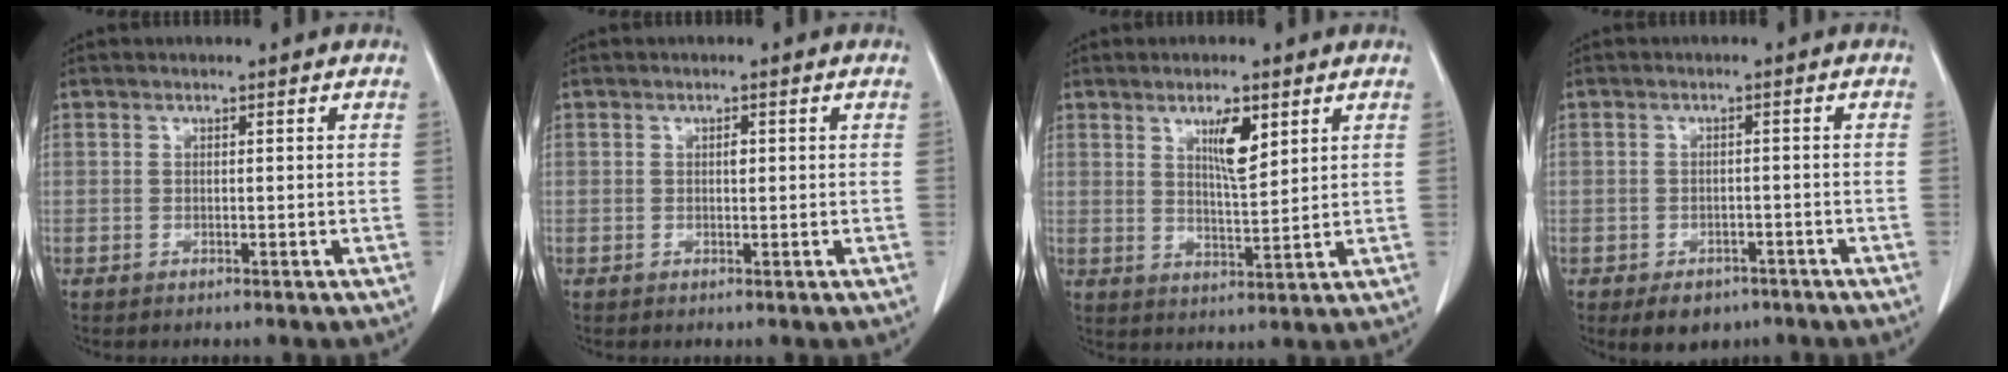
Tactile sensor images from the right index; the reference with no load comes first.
{"total": 0.9, "force": [0.2, 0.4, 0.8], "torque": [-0.014, 0.000, 0.002]}
{"total": 5.8, "force": [2.8, 1.1, 4.9], "torque": [-0.087, -0.005, 0.052]}
{"total": 5.1, "force": [-3.5, 3.2, 2.0], "torque": [-0.021, 0.002, -0.042]}